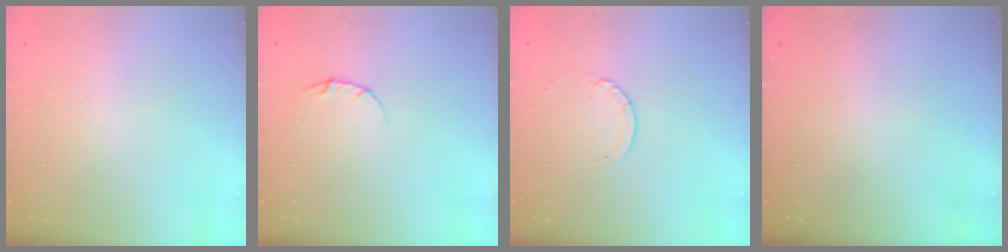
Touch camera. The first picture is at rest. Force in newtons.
{"total": 3.8, "press": 3.8, "slide": 0.4}
{"total": 2.5, "press": 2.4, "slide": 0.2}
{"total": 0.0}